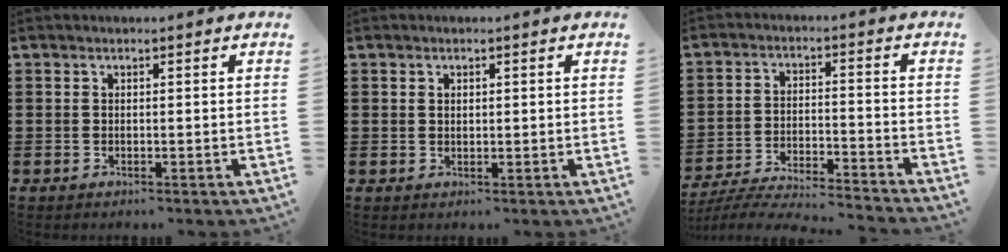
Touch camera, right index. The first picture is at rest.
{"total": 0.8, "force": [0.4, 0.6, 0.5], "torque": [-0.011, 0.004, 0.008]}
{"total": 5.7, "force": [-5.5, -0.1, 1.4], "torque": [-0.035, -0.007, -0.113]}